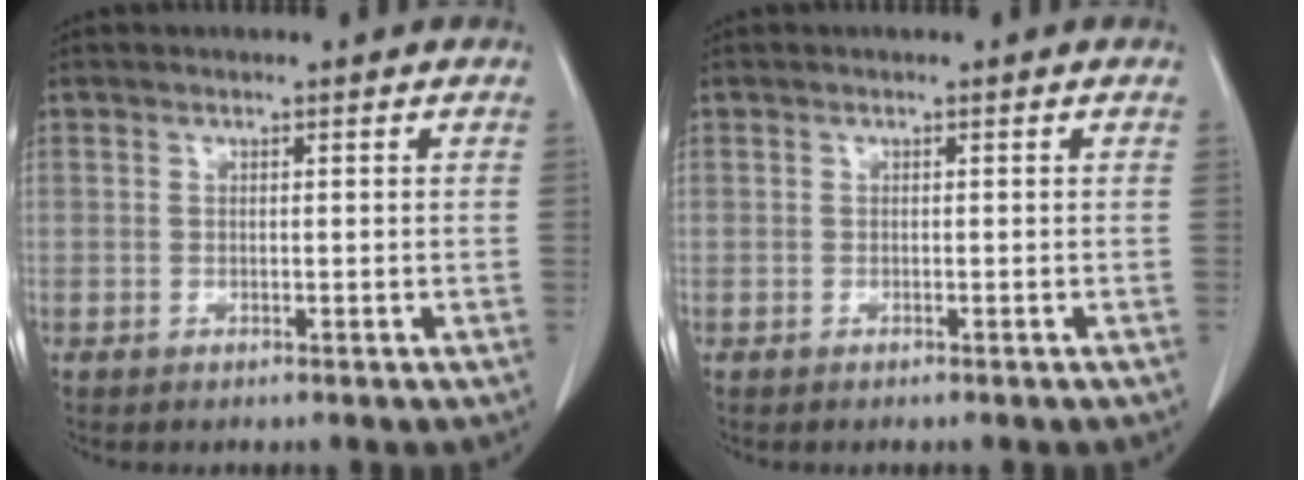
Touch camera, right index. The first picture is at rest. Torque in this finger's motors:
{"motor_torque": [-0.09, 0.10, -0.26, -0.06]}